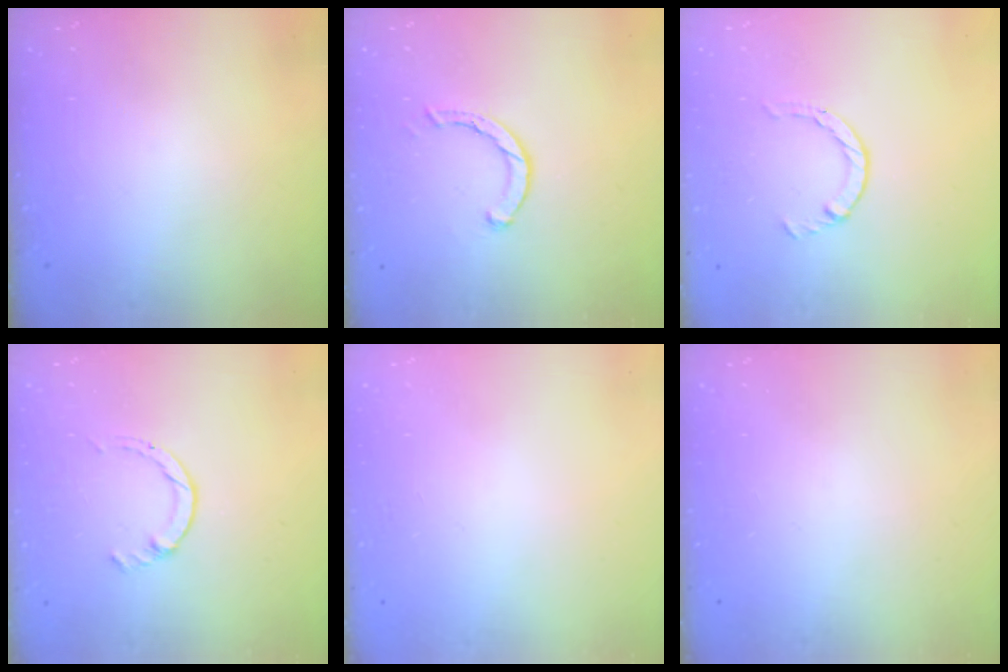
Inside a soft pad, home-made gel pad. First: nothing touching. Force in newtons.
{"total": 1.6, "press": 1.6, "slide": 0.2}
{"total": 2.1, "press": 2.1, "slide": 0.3}
{"total": 1.4, "press": 1.4, "slide": 0.2}
{"total": 2.6, "press": 2.6, "slide": 0.2}
{"total": 0.0}